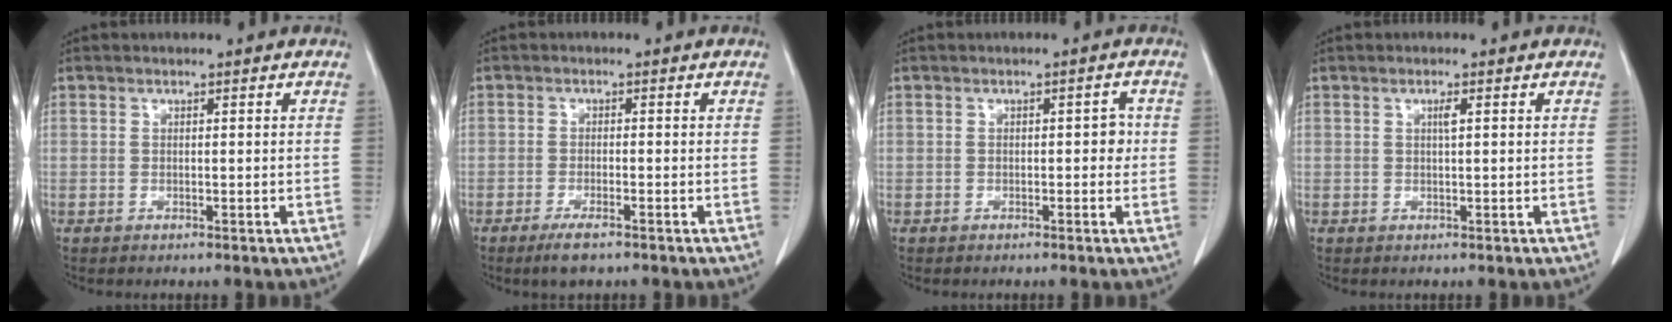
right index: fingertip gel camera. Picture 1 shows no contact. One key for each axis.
{"total": 3.3, "fx": -2.3, "fy": 0.5, "fz": 2.3, "tx": -0.049, "ty": -0.006, "tz": -0.040}
{"total": 2.0, "fx": -0.1, "fy": 0.9, "fz": 1.7, "tx": -0.016, "ty": 0.009, "tz": -0.004}
{"total": 1.1, "fx": 0.3, "fy": 0.0, "fz": 1.0, "tx": -0.020, "ty": 0.001, "tz": 0.005}